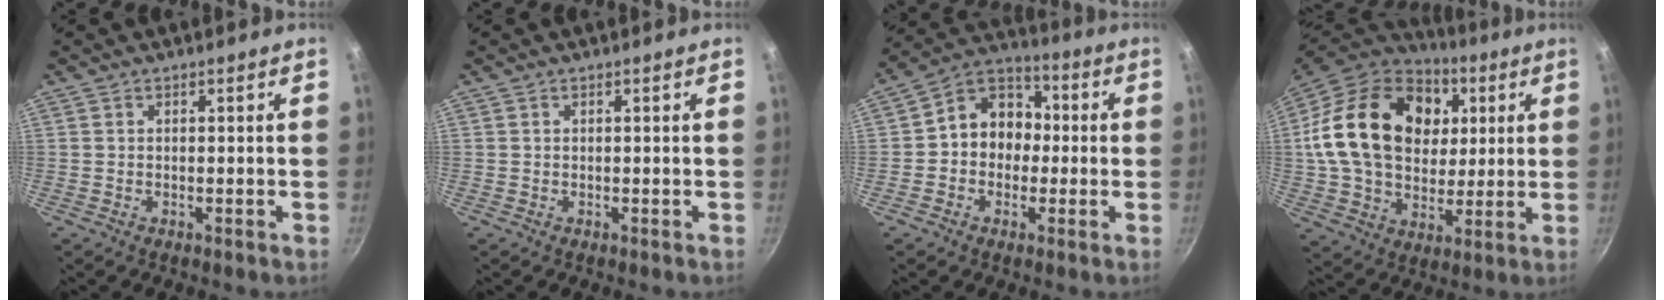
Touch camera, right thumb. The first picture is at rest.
{"total": 0.0}
{"total": 10.8, "force": [-0.4, 9.2, 5.8], "torque": [-0.042, 0.037, -0.030]}
{"total": 27.3, "force": [6.0, 19.8, 17.8], "torque": [-0.295, 0.010, 0.105]}